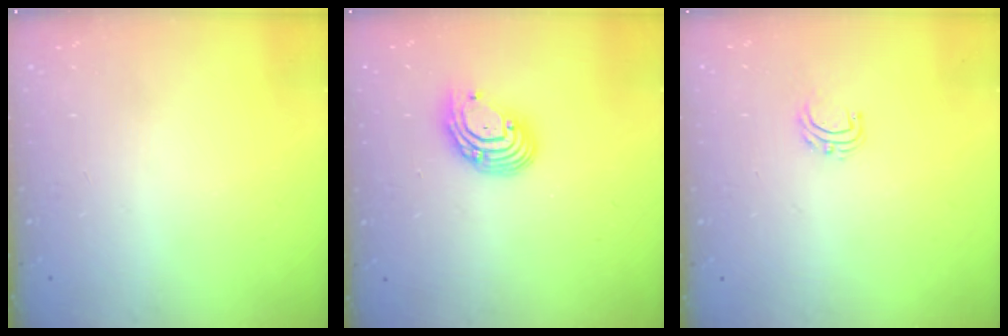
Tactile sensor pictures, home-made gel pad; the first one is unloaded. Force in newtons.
{"total": 8.9, "press": 8.8, "slide": 0.8}
{"total": 4.7, "press": 4.7, "slide": 0.3}